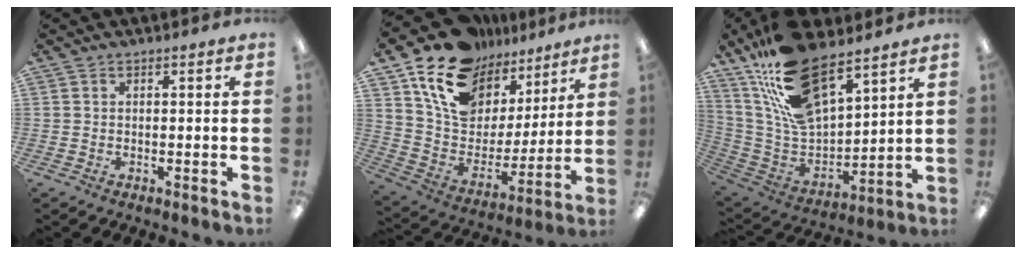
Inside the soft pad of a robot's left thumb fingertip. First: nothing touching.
{"total": 17.6, "force": [12.2, 10.9, 6.7], "torque": [-0.138, -0.081, 0.225]}
{"total": 20.8, "force": [14.9, 8.5, 11.7], "torque": [-0.243, -0.093, 0.271]}